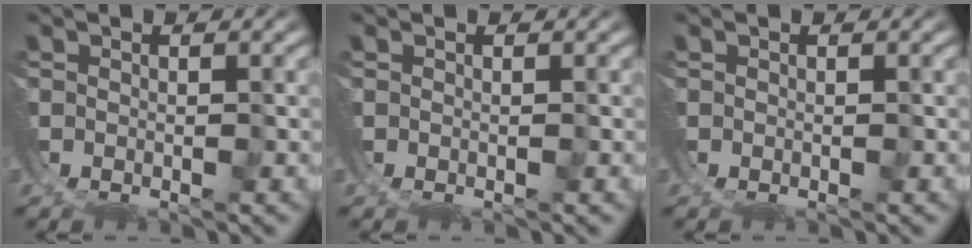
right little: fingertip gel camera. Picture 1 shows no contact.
{"total": 0.0}
{"total": 0.0}